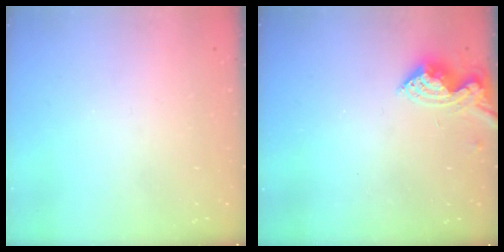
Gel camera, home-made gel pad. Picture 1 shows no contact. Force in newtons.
{"total": 7.6, "press": 7.6, "slide": 0.3}